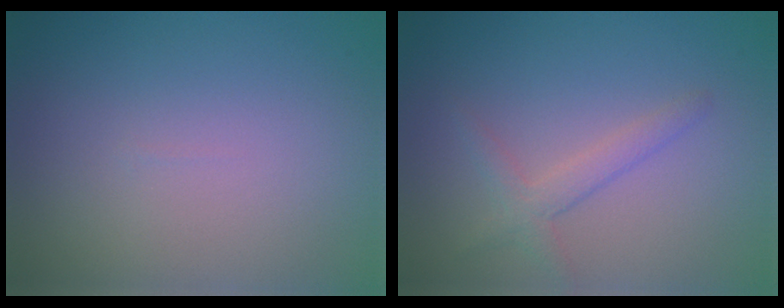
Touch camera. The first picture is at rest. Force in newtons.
{"total": 2.0, "press": 2.0, "slide": 0.1}